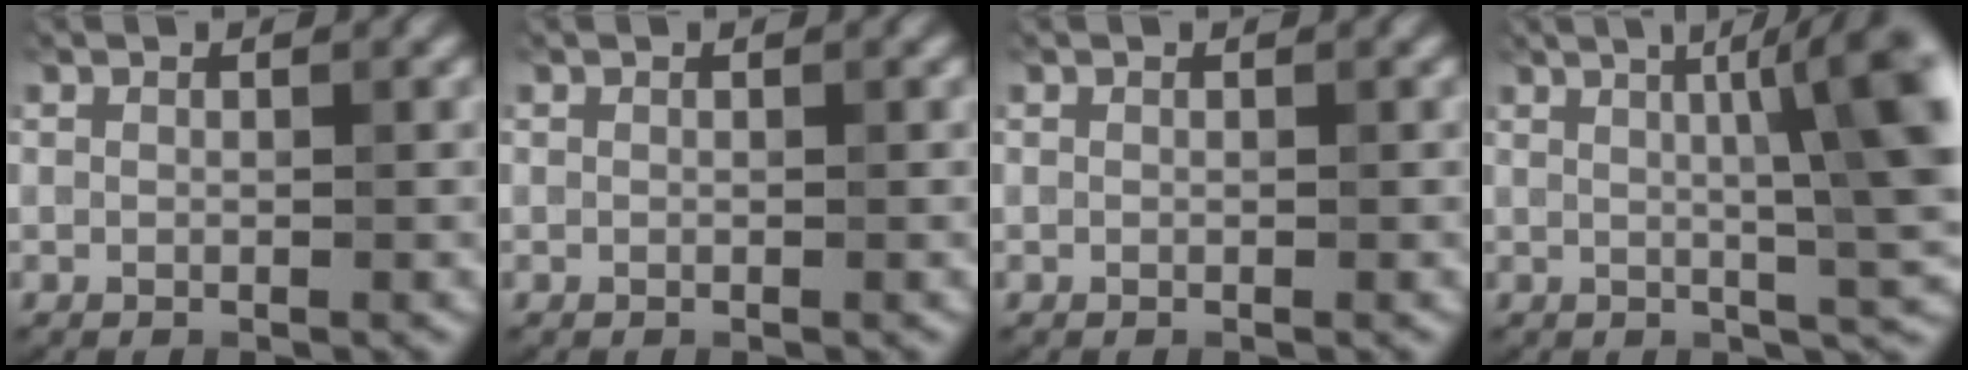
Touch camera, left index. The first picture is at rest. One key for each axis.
{"total": 0.0}
{"total": 0.0}
{"total": 9.3, "fx": 1.6, "fy": 1.8, "fz": 9.0, "tx": -0.105, "ty": 0.019, "tz": 0.026}